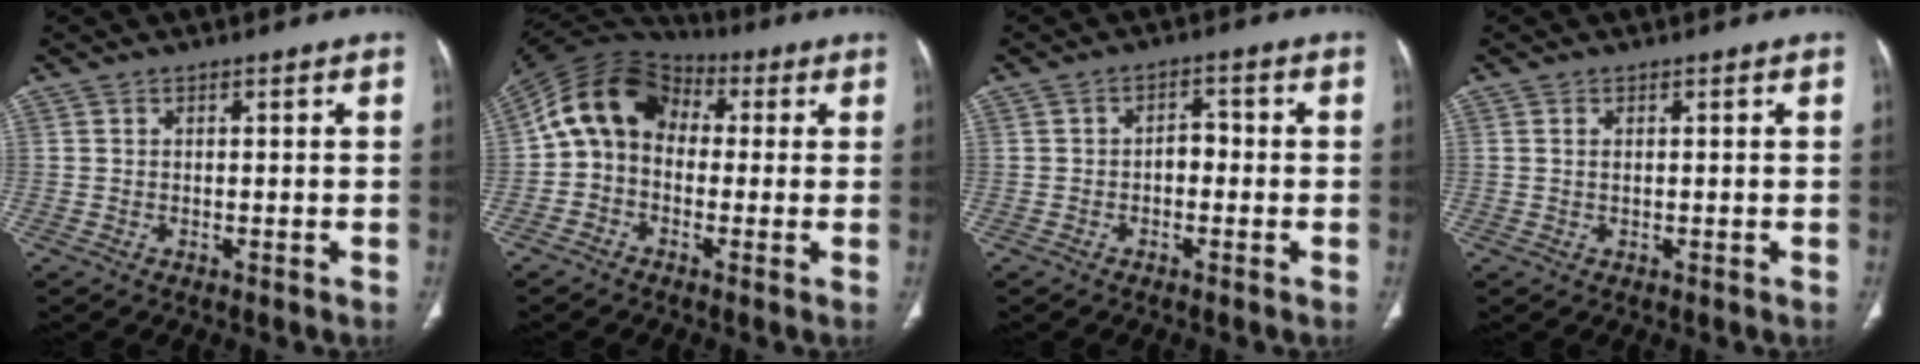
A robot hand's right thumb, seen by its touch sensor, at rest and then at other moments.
{"total": 12.2, "force": [0.7, 9.4, 7.7], "torque": [-0.125, 0.039, -0.005]}
{"total": 3.0, "force": [-0.7, 2.0, 2.0], "torque": [-0.016, 0.015, -0.018]}
{"total": 0.9, "force": [0.3, 0.4, 0.7], "torque": [-0.019, 0.002, 0.009]}